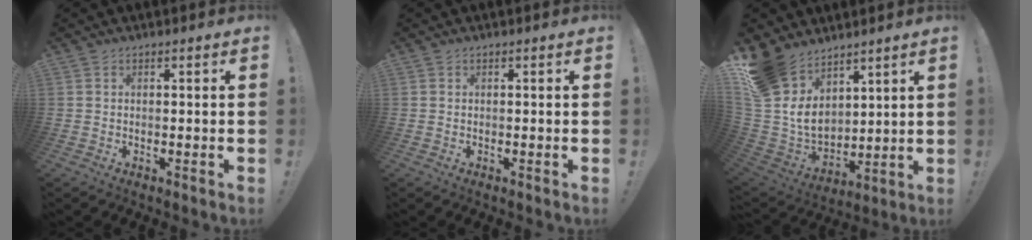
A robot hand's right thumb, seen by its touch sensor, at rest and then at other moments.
{"total": 0.0}
{"total": 15.4, "force": [8.8, 10.6, 7.0], "torque": [-0.155, -0.069, 0.171]}